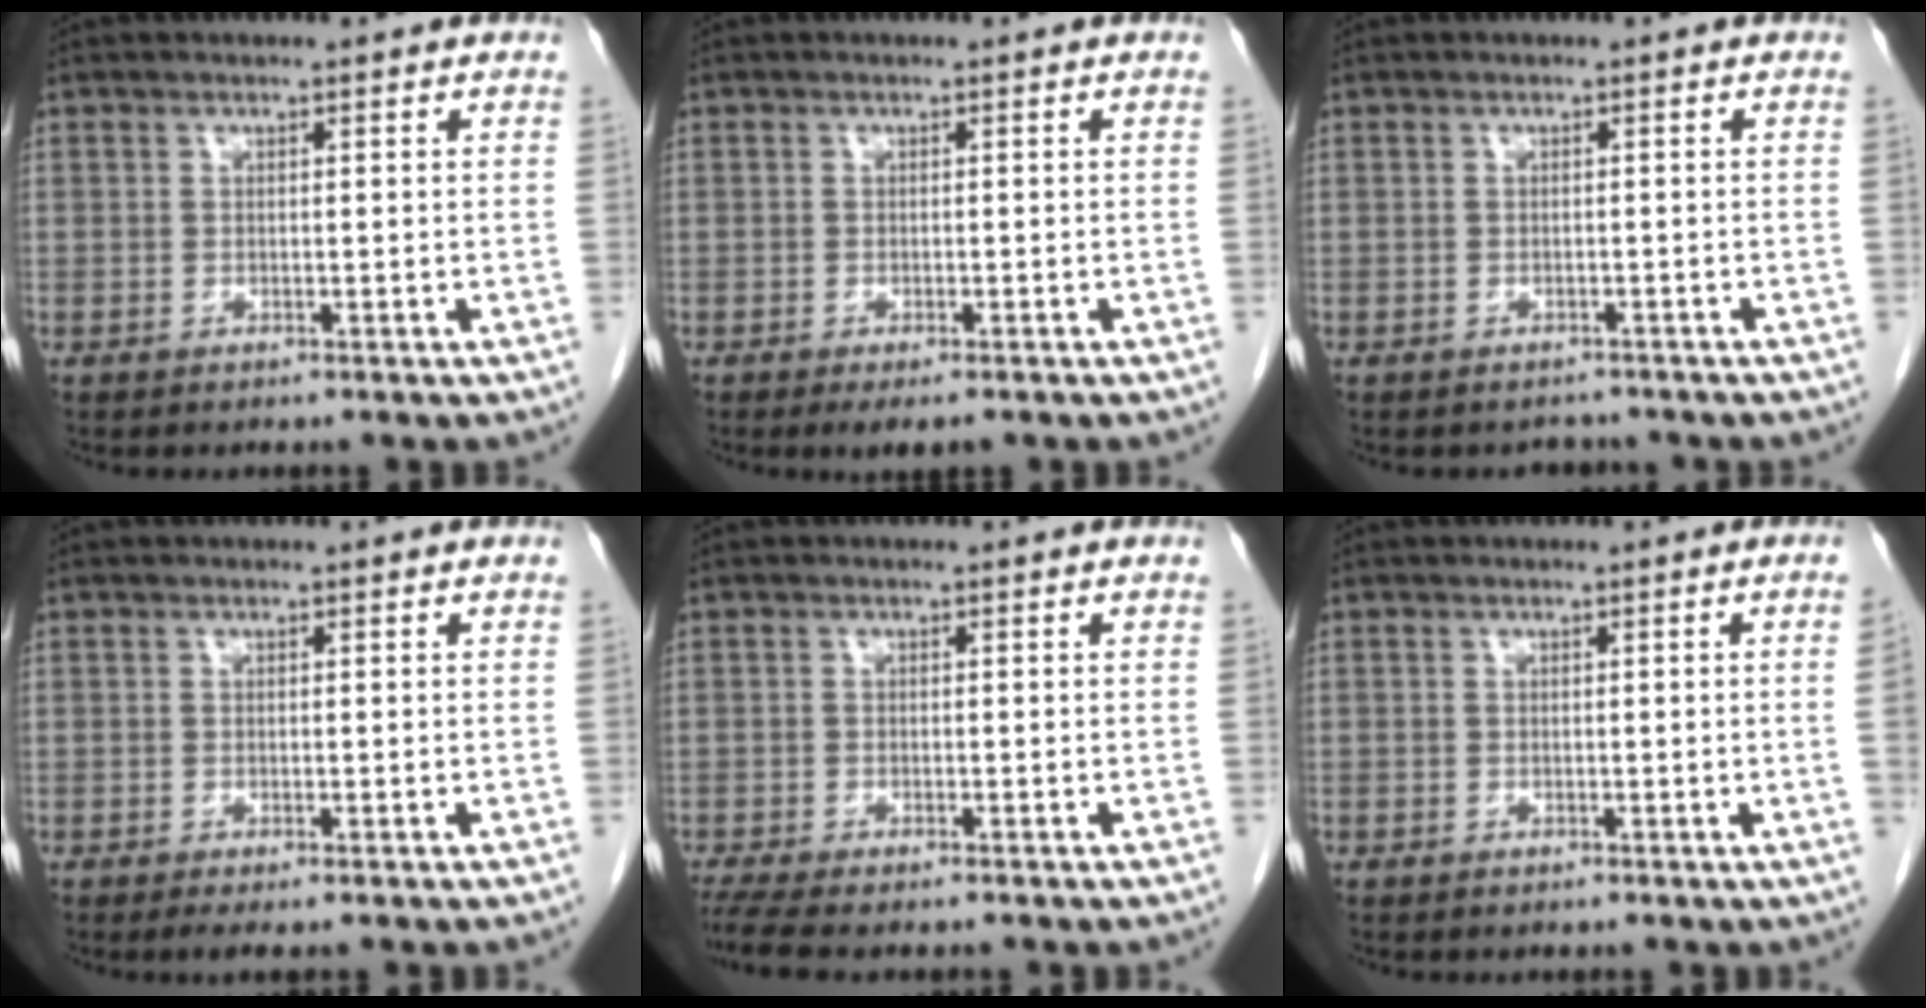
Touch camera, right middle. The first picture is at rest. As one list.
[{"total": 2.9, "force": [-2.0, 0.9, 1.9], "torque": [-0.022, -0.005, -0.025]}, {"total": 1.9, "force": [-1.6, 0.8, -0.2], "torque": [0.000, -0.001, -0.023]}, {"total": 1.3, "force": [-0.9, 0.1, 1.0], "torque": [-0.018, -0.006, -0.014]}, {"total": 4.6, "force": [-3.9, 0.5, 2.5], "torque": [-0.043, -0.012, -0.066]}, {"total": 1.2, "force": [-0.1, -0.5, 1.1], "torque": [-0.004, 0.000, -0.001]}]